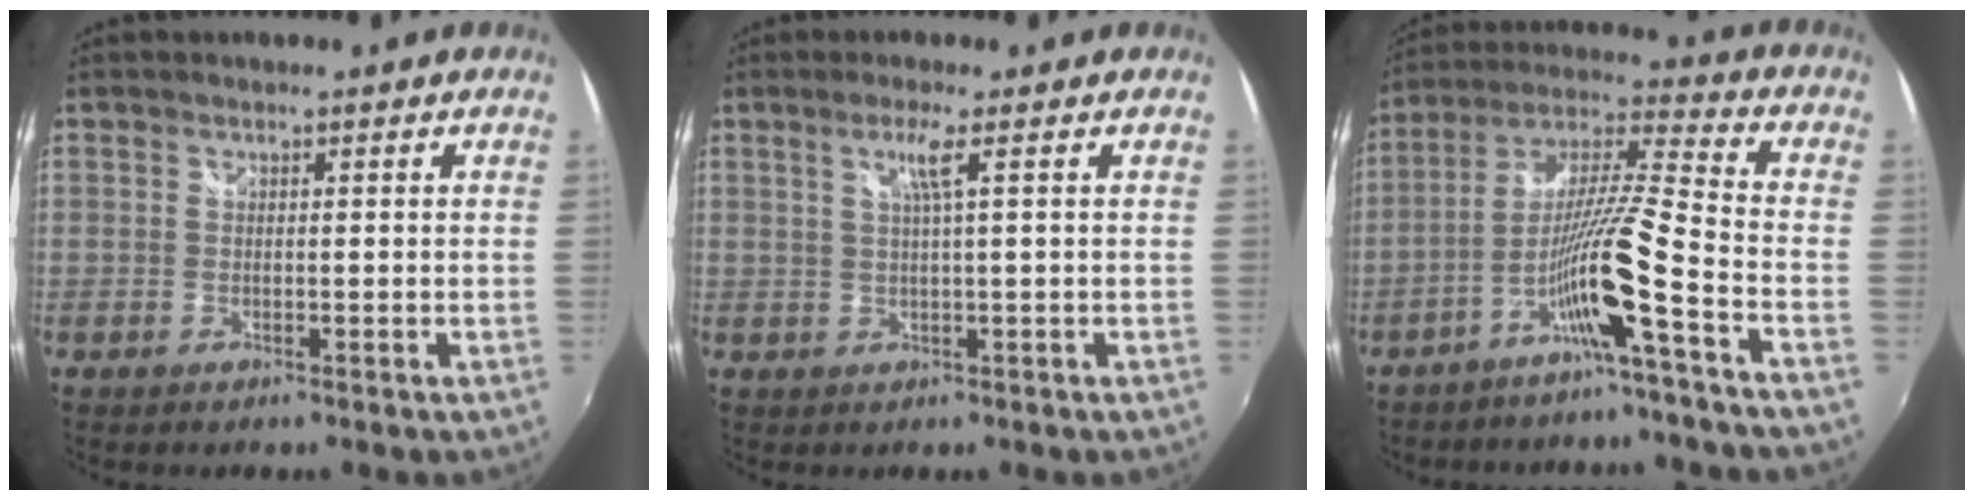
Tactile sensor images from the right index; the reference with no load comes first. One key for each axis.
{"total": 3.2, "fx": 1.2, "fy": -0.7, "fz": 2.8, "tx": -0.051, "ty": -0.003, "tz": 0.023}
{"total": 11.4, "fx": -6.2, "fy": -1.5, "fz": 9.5, "tx": -0.184, "ty": 0.005, "tz": -0.113}